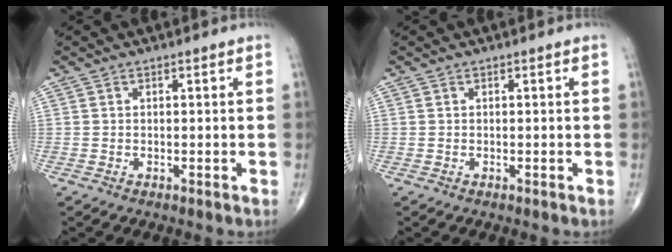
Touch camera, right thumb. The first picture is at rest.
{"total": 0.0}